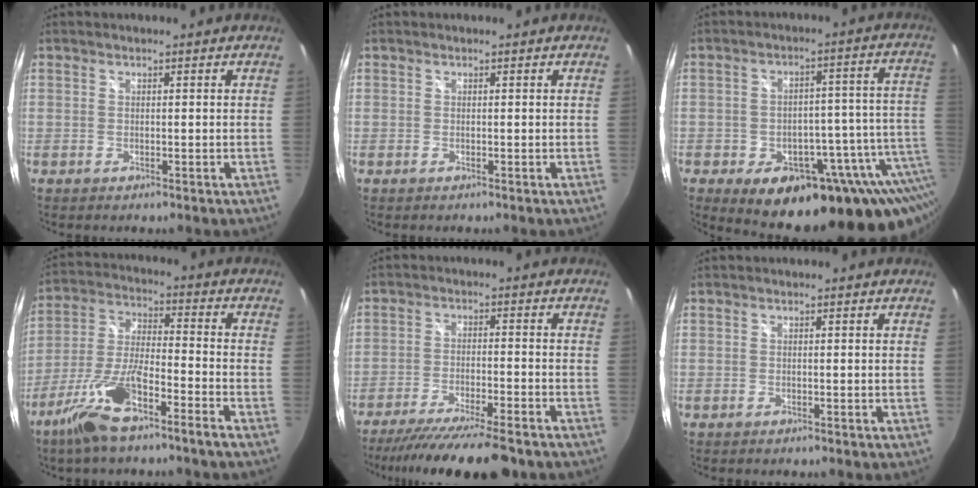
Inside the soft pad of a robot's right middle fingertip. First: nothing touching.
{"total": 0.0}
{"total": 24.9, "force": [-10.1, 12.1, 19.3], "torque": [-0.257, -0.013, -0.121]}
{"total": 12.5, "force": [-8.5, 1.5, 9.1], "torque": [-0.203, -0.013, -0.160]}
{"total": 16.3, "force": [-14.0, 1.7, 8.3], "torque": [-0.161, -0.032, -0.219]}
{"total": 0.0}